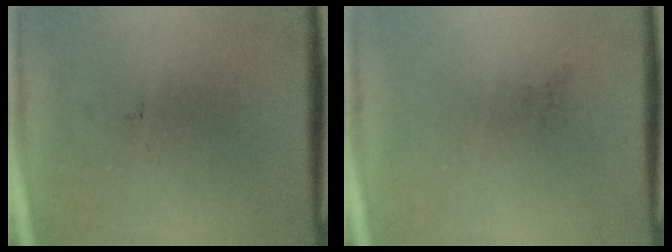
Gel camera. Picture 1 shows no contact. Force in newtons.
{"total": 0.0}